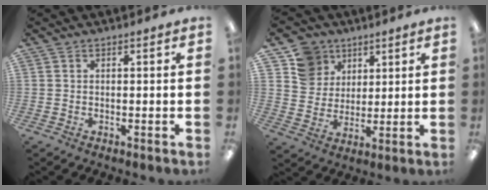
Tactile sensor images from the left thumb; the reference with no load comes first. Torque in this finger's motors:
{"motor_torque": [0.75, 0.49, 0.46, -0.67, 0.00]}